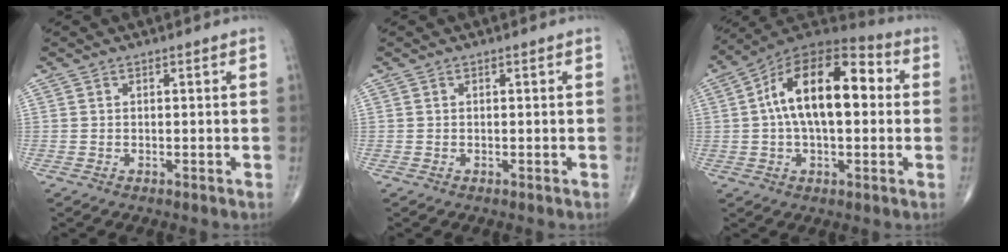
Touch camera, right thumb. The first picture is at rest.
{"total": 0.0}
{"total": 18.7, "force": [2.3, 9.6, 15.9], "torque": [-0.252, 0.039, 0.025]}